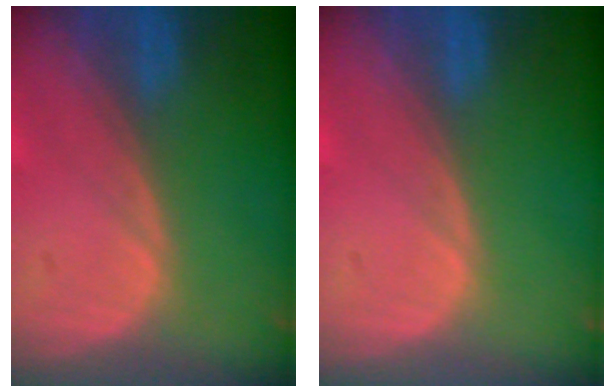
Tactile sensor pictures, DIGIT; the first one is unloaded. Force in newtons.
{"total": 0.0}